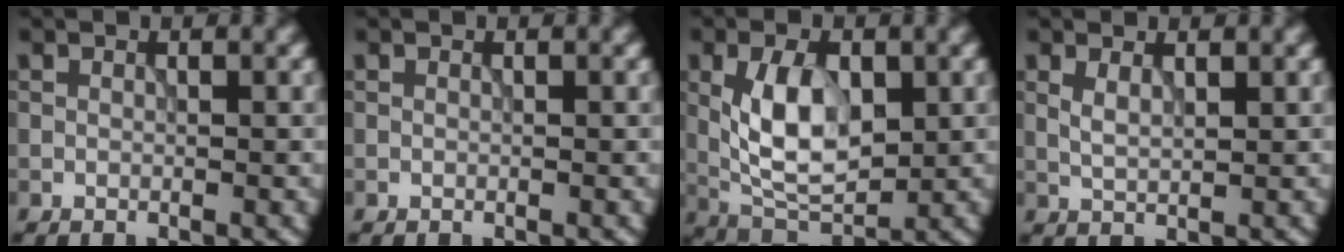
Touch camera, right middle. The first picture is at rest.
{"total": 0.0}
{"total": 6.4, "force": [0.3, 3.5, 5.4], "torque": [-0.107, -0.001, 0.007]}
{"total": 1.4, "force": [0.6, 0.5, 1.1], "torque": [-0.029, -0.003, 0.013]}